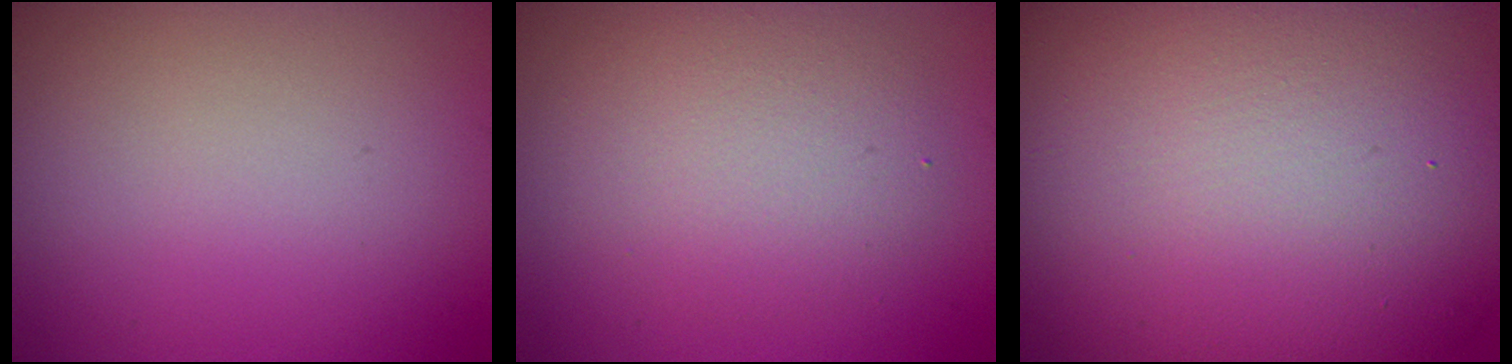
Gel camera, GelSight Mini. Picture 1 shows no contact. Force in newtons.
{"total": 4.2, "press": 4.2, "slide": 0.1}
{"total": 19.1, "press": 19.1, "slide": 1.0}